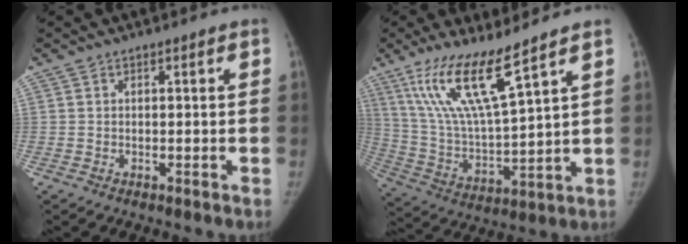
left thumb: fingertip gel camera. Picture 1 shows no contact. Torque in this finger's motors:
{"motor_torque": [0.30, 0.19, 1.76, -1.01, 0.50]}